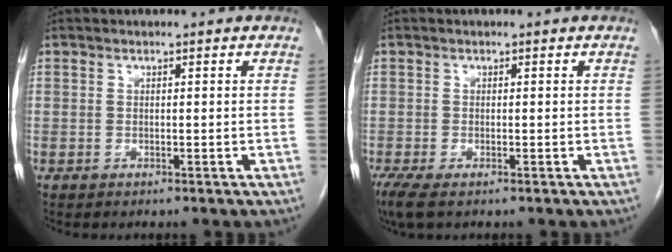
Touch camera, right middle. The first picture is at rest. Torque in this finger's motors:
{"motor_torque": [0.20, -0.44, 0.02, 0.06]}